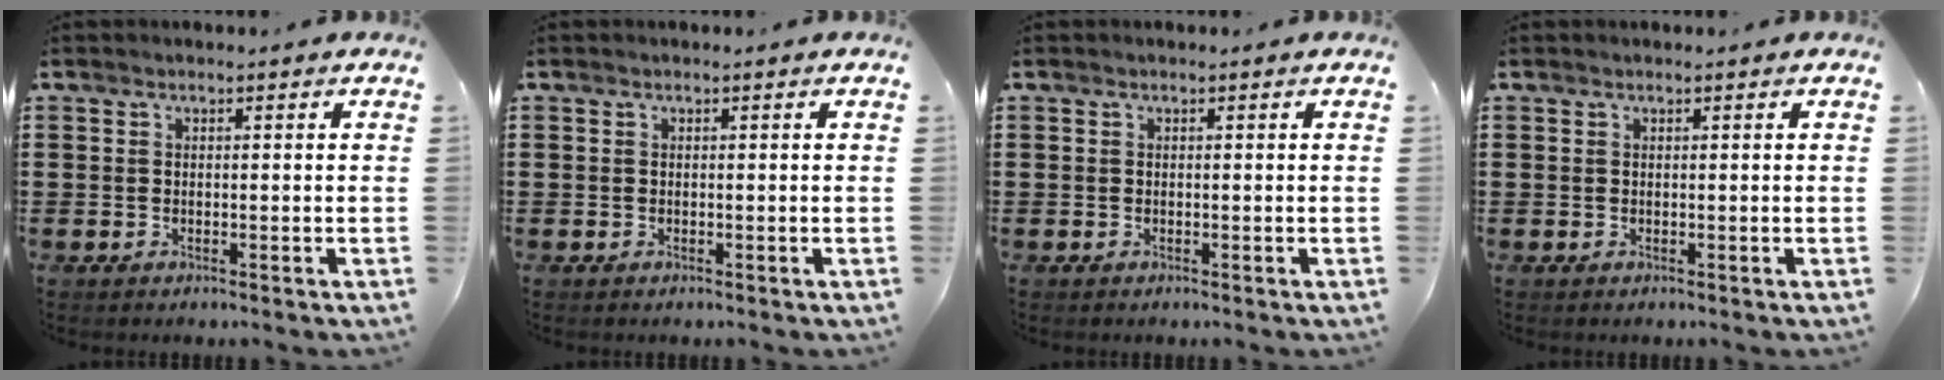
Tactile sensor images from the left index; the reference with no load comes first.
{"total": 0.0}
{"total": 0.0}
{"total": 0.0}